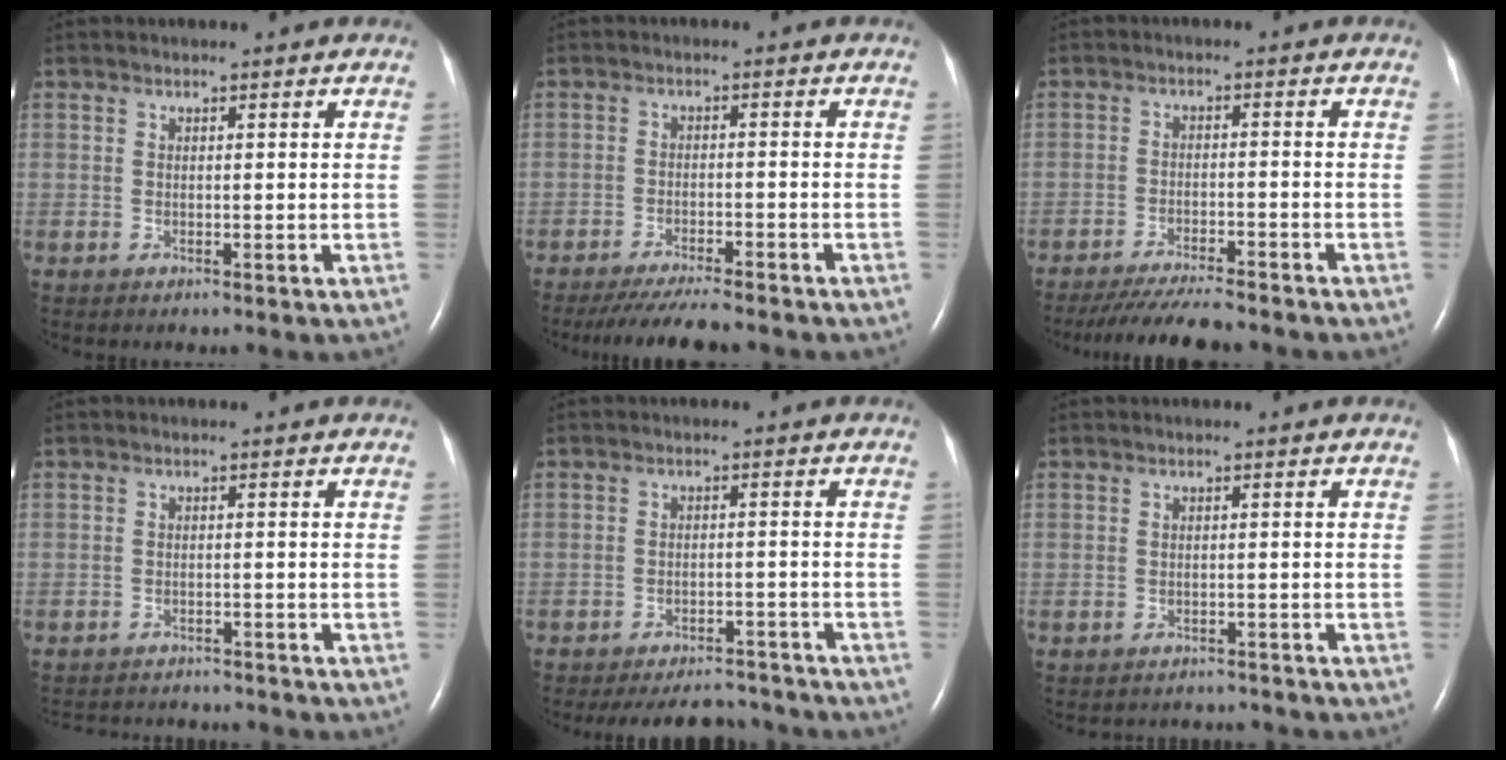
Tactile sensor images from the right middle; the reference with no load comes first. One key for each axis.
{"total": 9.1, "fx": -8.1, "fy": 0.7, "fz": 4.0, "tx": -0.060, "ty": -0.022, "tz": -0.125}
{"total": 10.0, "fx": -9.0, "fy": 0.7, "fz": 4.1, "tx": -0.066, "ty": -0.021, "tz": -0.140}
{"total": 9.1, "fx": -8.7, "fy": 2.0, "fz": 1.8, "tx": -0.035, "ty": 0.003, "tz": -0.108}
{"total": 9.9, "fx": -9.2, "fy": 2.8, "fz": 2.1, "tx": -0.031, "ty": 0.004, "tz": -0.118}
{"total": 4.3, "fx": -4.1, "fy": 1.0, "fz": -0.4, "tx": 0.006, "ty": 0.002, "tz": -0.051}